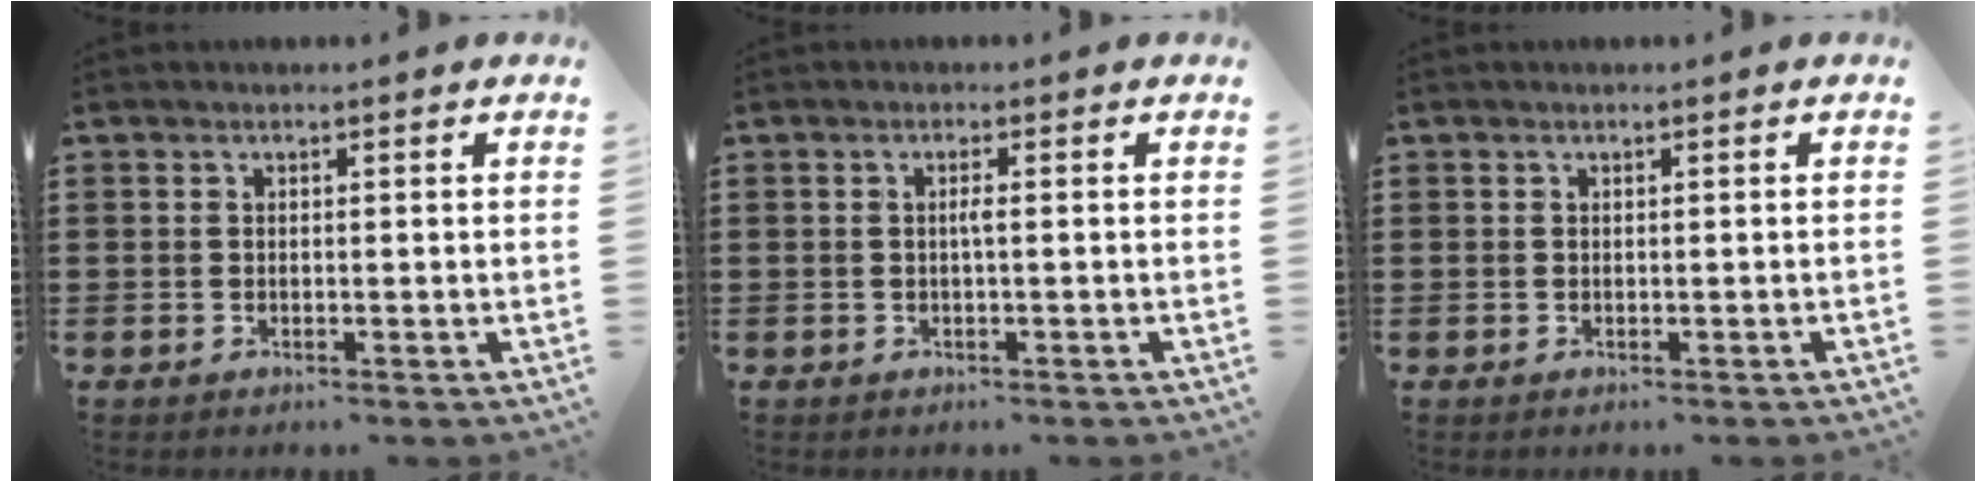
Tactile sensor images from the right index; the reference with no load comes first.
{"total": 1.2, "force": [-0.1, 0.0, 1.2], "torque": [-0.025, -0.003, -0.003]}
{"total": 0.0}